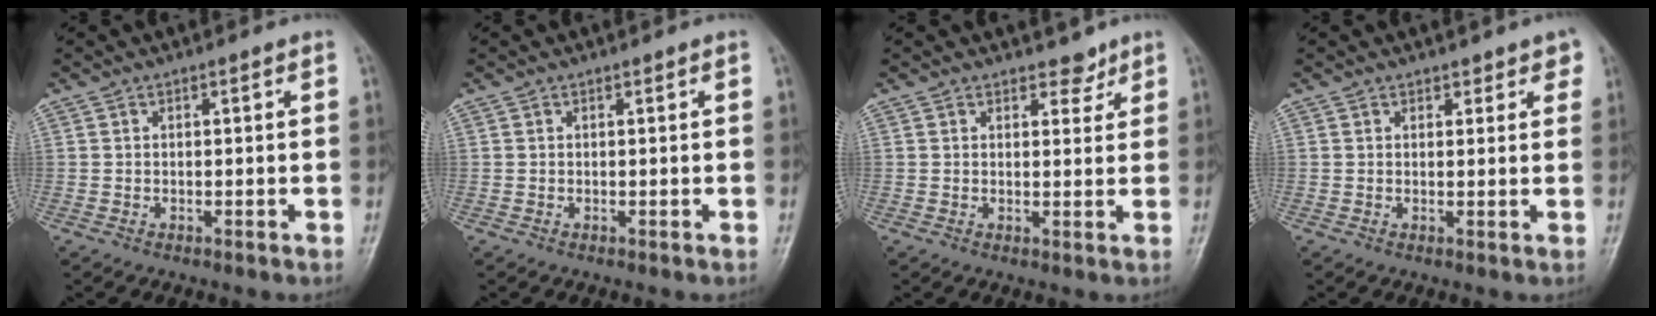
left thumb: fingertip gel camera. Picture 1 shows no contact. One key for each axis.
{"total": 0.0}
{"total": 2.8, "fx": 2.2, "fy": 1.5, "fz": 0.8, "tx": 0.008, "ty": -0.014, "tz": 0.029}
{"total": 2.2, "fx": 1.6, "fy": 1.3, "fz": 0.6, "tx": 0.021, "ty": -0.007, "tz": 0.014}